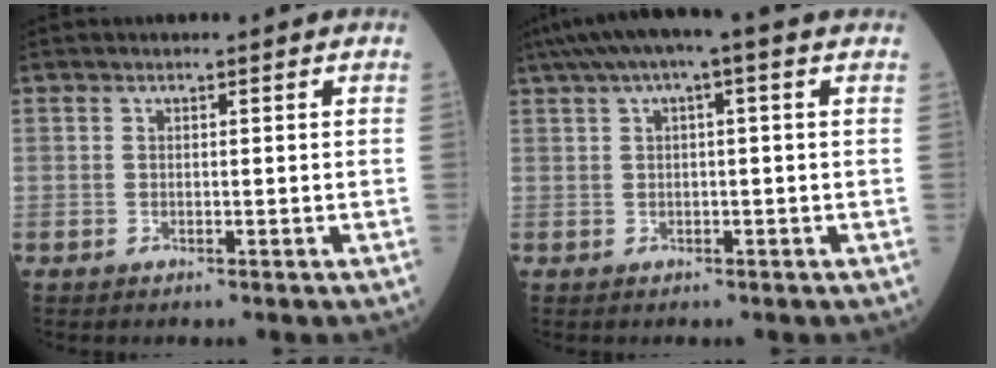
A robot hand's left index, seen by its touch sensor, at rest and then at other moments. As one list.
[{"total": 6.0, "force": [3.2, 0.2, 5.1], "torque": [-0.087, 0.041, 0.052]}]